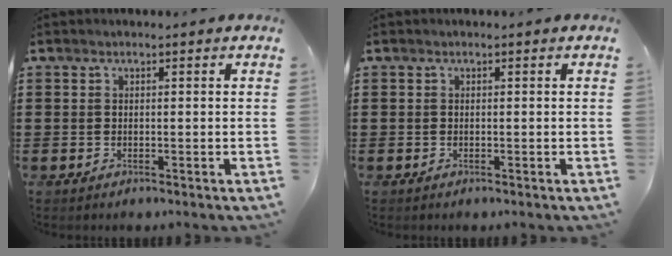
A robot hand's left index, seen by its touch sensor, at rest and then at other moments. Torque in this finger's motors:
{"motor_torque": [-0.02, 0.02, 0.00, -0.01]}